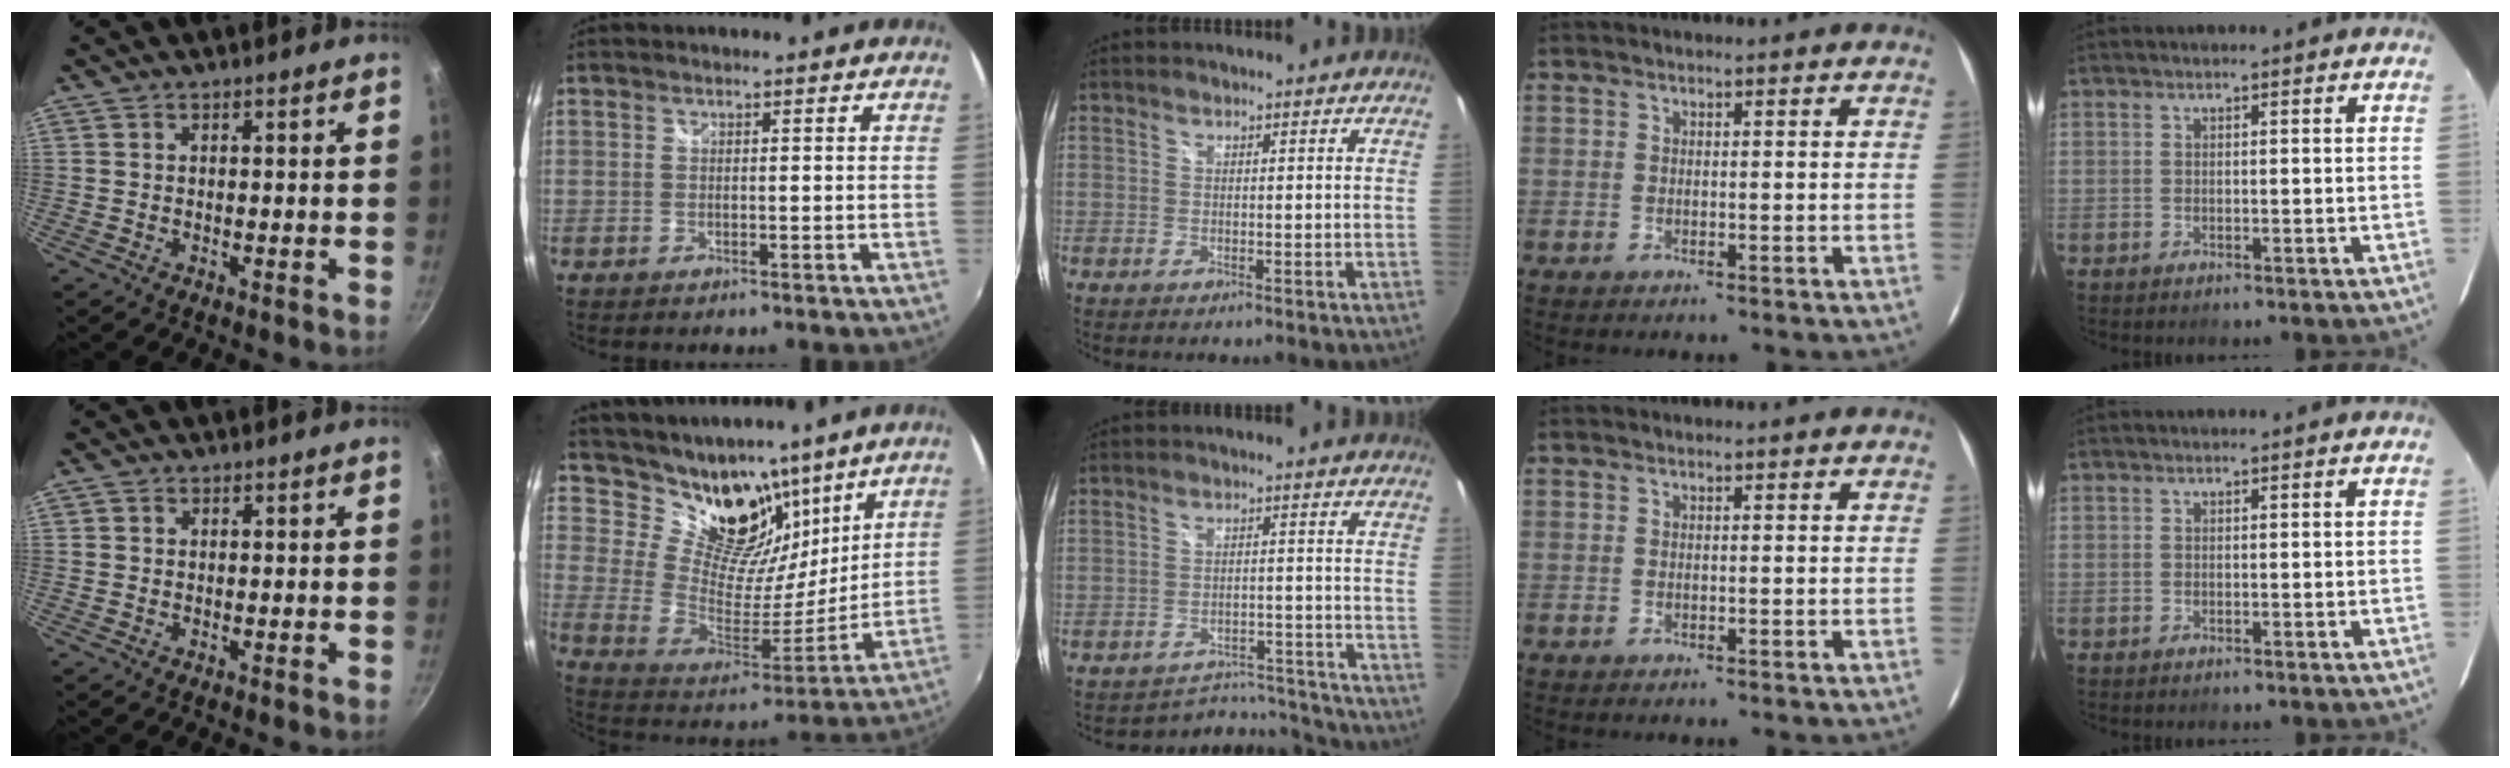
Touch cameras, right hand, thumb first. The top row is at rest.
{"thumb": {"total": 0.7, "force": [0.3, 0.7, 0.1], "torque": [0.001, 0.001, 0.001]}, "index": {"total": 18.4, "force": [13.4, 9.6, 8.3], "torque": [-0.156, -0.008, 0.241]}, "middle": {"total": 10.1, "force": [-9.9, 2.1, -0.2], "torque": [0.000, 0.030, -0.137]}}